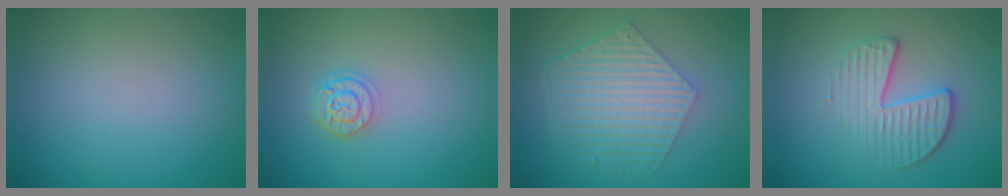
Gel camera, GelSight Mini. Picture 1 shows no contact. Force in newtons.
{"total": 2.4, "press": 2.0, "slide": 1.3}
{"total": 6.0, "press": 4.3, "slide": 4.2}
{"total": 3.9, "press": 3.0, "slide": 2.6}